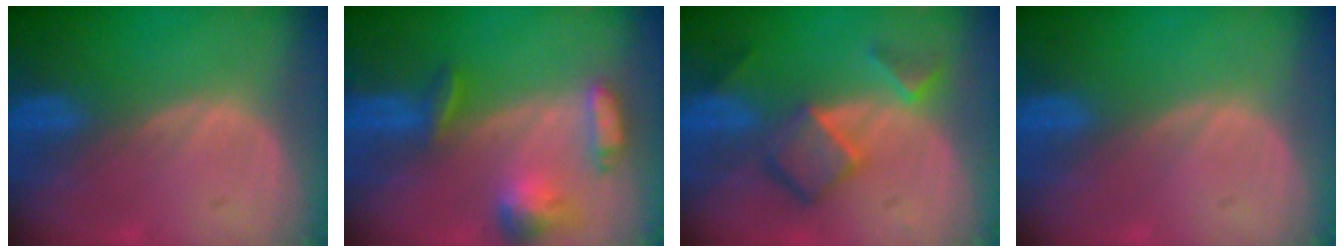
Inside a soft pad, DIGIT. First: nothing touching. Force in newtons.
{"total": 6.8, "press": 6.4, "slide": 2.3}
{"total": 7.0, "press": 6.0, "slide": 3.5}
{"total": 0.0}